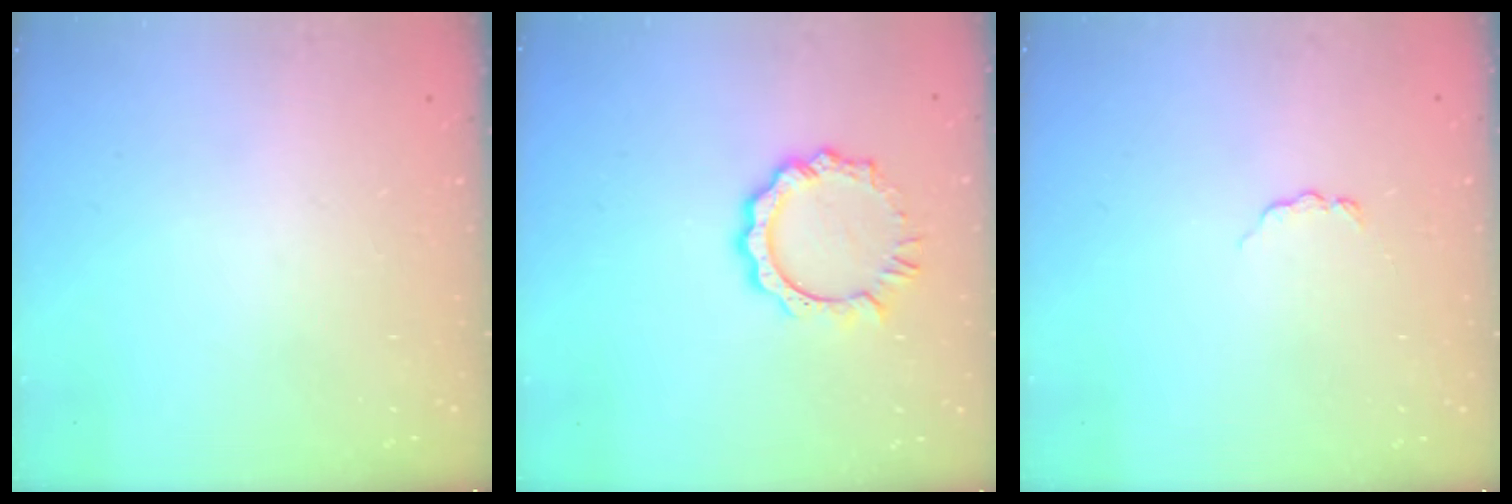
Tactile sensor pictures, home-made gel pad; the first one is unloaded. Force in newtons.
{"total": 7.7, "press": 7.7, "slide": 0.7}
{"total": 2.9, "press": 2.9, "slide": 0.4}